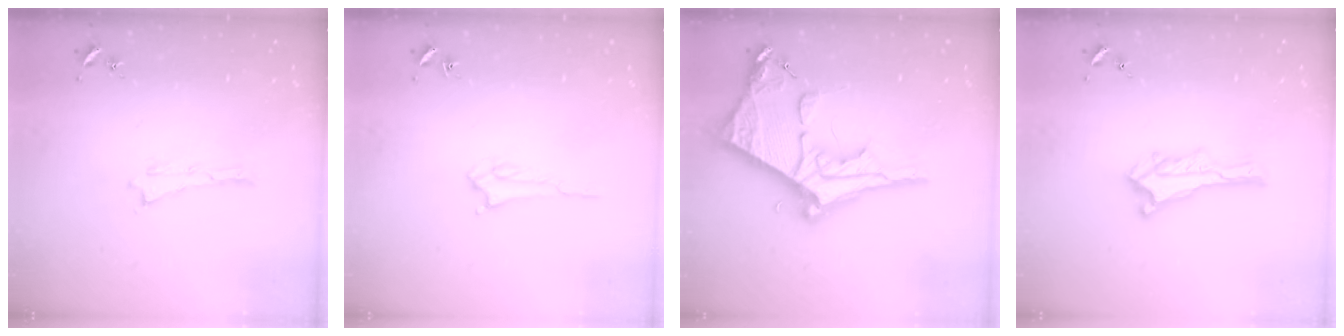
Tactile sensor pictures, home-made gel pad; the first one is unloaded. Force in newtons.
{"total": 1.5, "press": 1.5, "slide": 0.2}
{"total": 11.4, "press": 11.3, "slide": 1.2}
{"total": 0.6, "press": 0.5, "slide": 0.2}